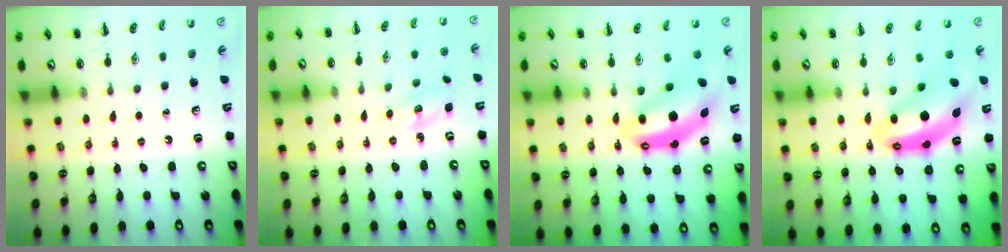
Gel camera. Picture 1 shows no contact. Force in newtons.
{"total": 4.0, "press": 3.9, "slide": 1.1}
{"total": 9.2, "press": 8.9, "slide": 2.4}
{"total": 10.0, "press": 9.7, "slide": 2.6}